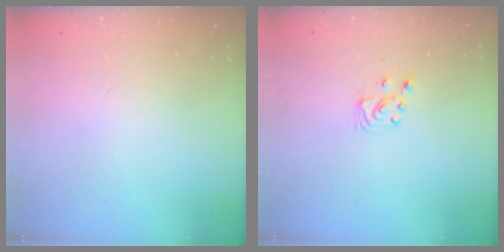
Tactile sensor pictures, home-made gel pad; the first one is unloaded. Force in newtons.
{"total": 4.9, "press": 4.9, "slide": 0.5}